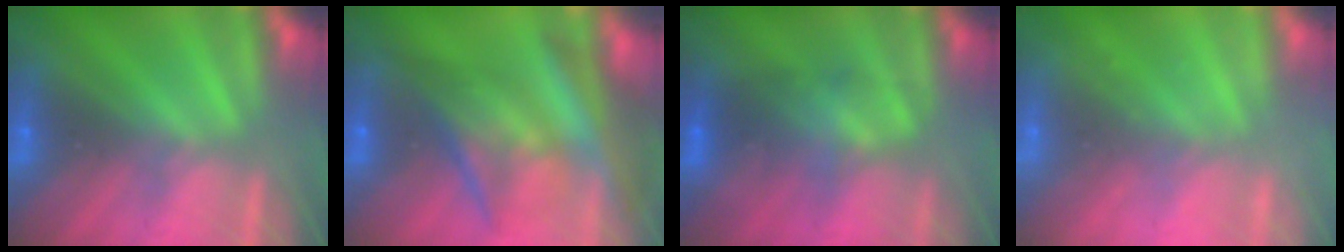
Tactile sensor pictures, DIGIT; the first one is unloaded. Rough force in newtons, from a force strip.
{"total": 7.3}
{"total": 3.8}
{"total": 2.3}